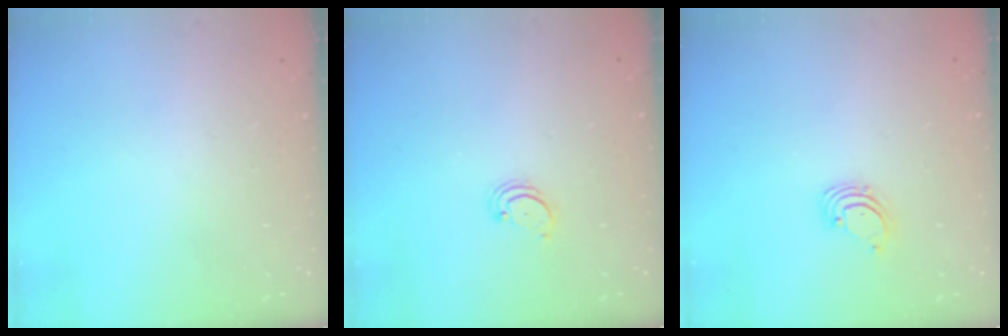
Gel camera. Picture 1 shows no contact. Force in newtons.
{"total": 2.2, "press": 2.2, "slide": 0.2}
{"total": 1.5, "press": 1.5, "slide": 0.1}